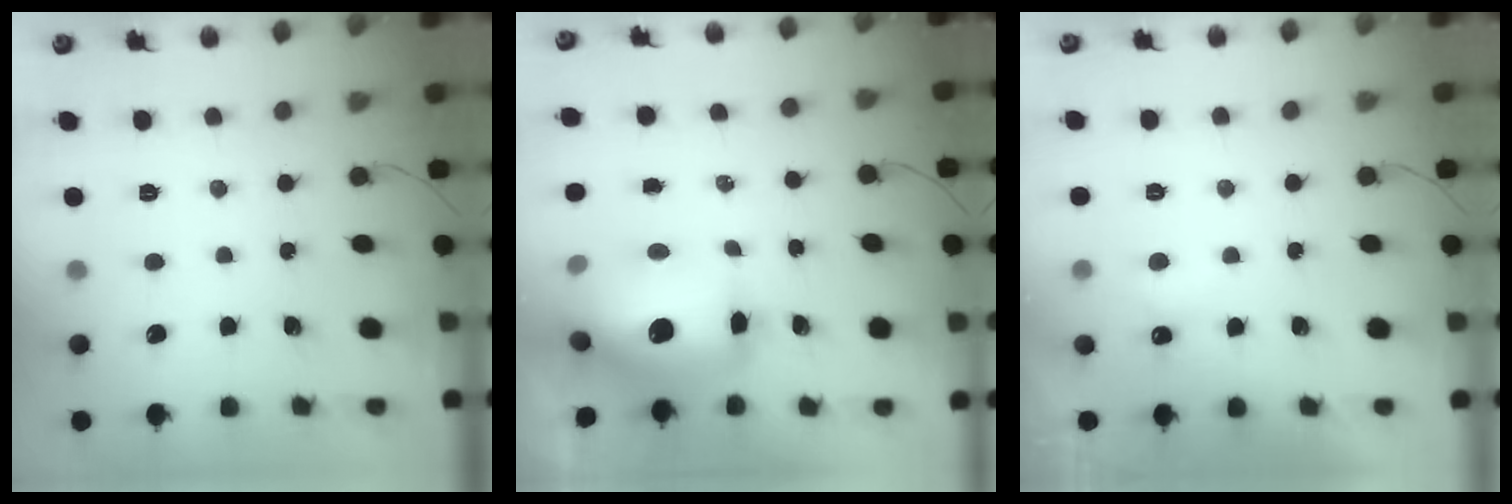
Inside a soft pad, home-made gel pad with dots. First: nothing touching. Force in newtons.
{"total": 16.9, "press": 16.3, "slide": 4.3}
{"total": 2.5, "press": 2.4, "slide": 0.5}